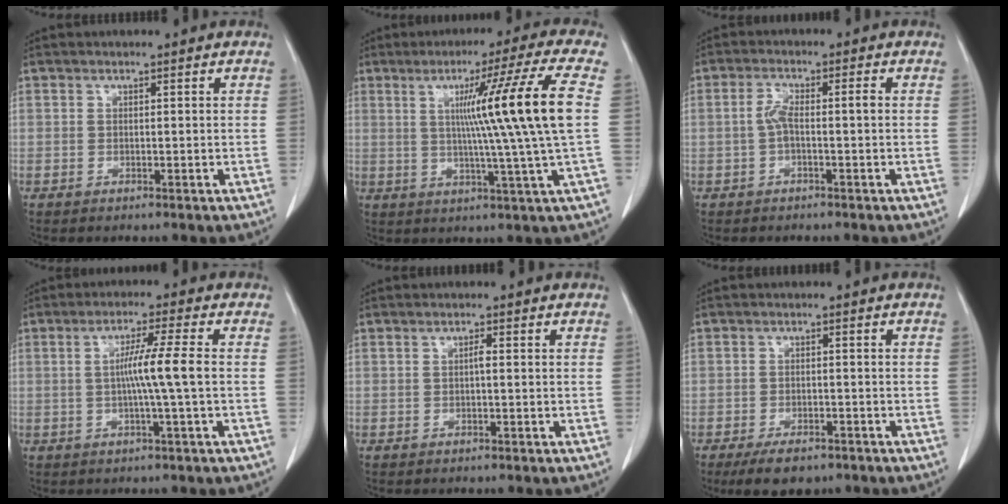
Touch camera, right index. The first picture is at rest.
{"total": 14.3, "force": [2.0, -3.3, 13.7], "torque": [-0.203, -0.003, 0.032]}
{"total": 3.6, "force": [-0.5, 0.7, 3.4], "torque": [-0.072, 0.015, -0.009]}
{"total": 6.0, "force": [-0.3, -1.3, 5.8], "torque": [-0.104, 0.003, -0.004]}
{"total": 0.8, "force": [-0.1, 0.1, 0.8], "torque": [-0.015, 0.001, 0.000]}
{"total": 5.7, "force": [-4.2, 2.4, 3.1], "torque": [-0.050, -0.004, -0.065]}